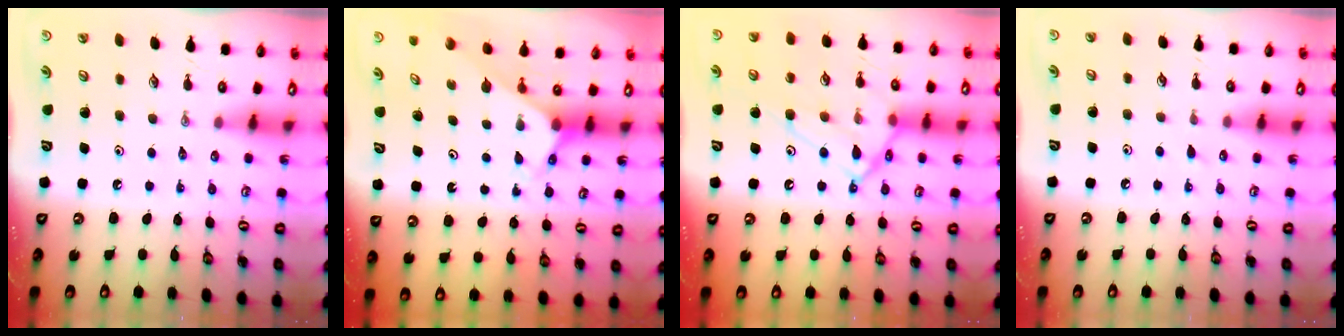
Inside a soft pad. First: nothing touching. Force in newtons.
{"total": 3.0, "press": 3.0, "slide": 0.2}
{"total": 15.9, "press": 15.9, "slide": 1.1}
{"total": 2.3, "press": 2.2, "slide": 0.4}